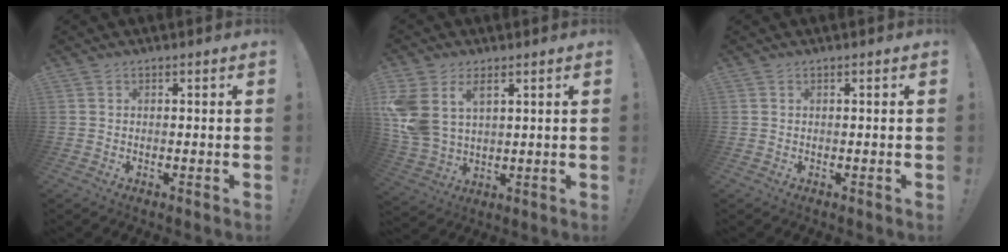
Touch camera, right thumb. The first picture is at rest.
{"total": 10.9, "force": [5.1, 7.1, 6.4], "torque": [-0.144, -0.025, 0.100]}
{"total": 0.0}